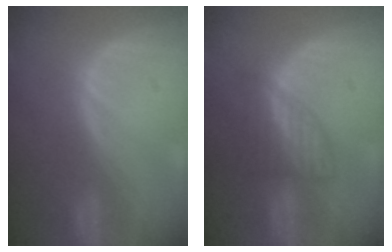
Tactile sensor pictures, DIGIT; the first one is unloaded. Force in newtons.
{"total": 6.2, "press": 5.6, "slide": 2.7}